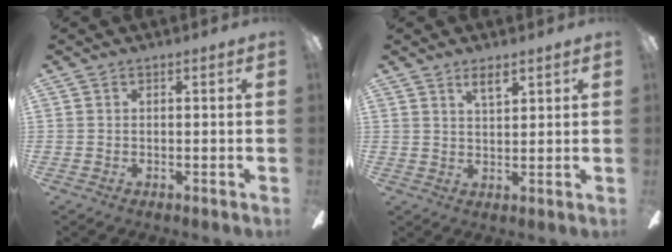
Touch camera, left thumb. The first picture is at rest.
{"total": 4.0, "force": [2.9, 1.3, 2.4], "torque": [-0.036, -0.009, 0.049]}